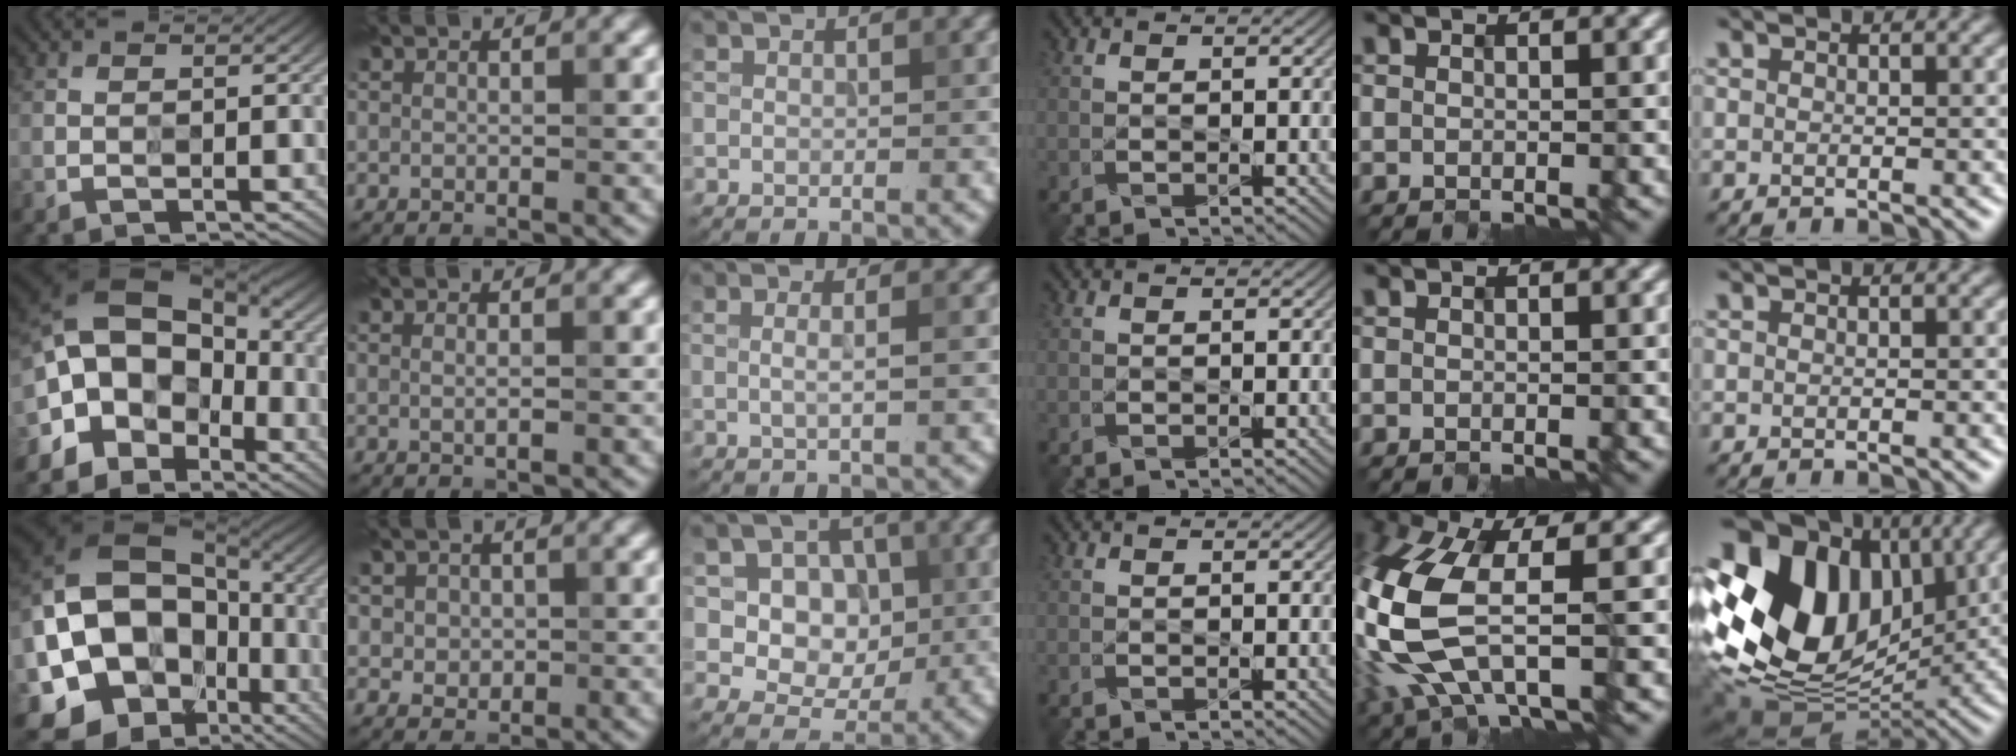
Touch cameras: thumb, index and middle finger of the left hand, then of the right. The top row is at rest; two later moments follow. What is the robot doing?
{"motion": "wipe", "object": "mirror"}